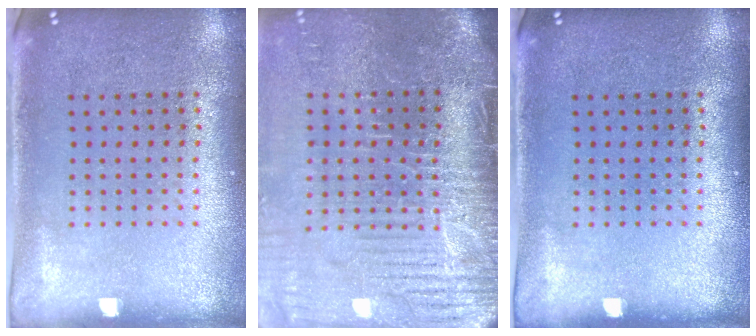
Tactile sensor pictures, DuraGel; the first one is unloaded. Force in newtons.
{"total": 4.7, "press": 4.1, "slide": 2.3}
{"total": 0.0}